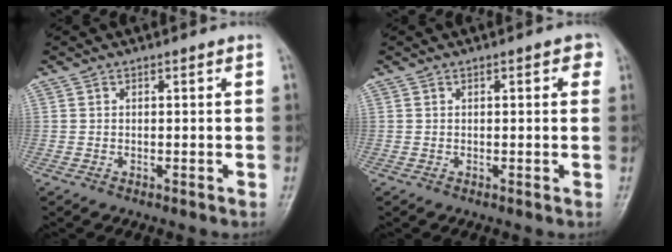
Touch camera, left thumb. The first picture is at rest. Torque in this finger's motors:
{"motor_torque": [-0.20, -0.16, 0.11, 0.05, 0.05]}